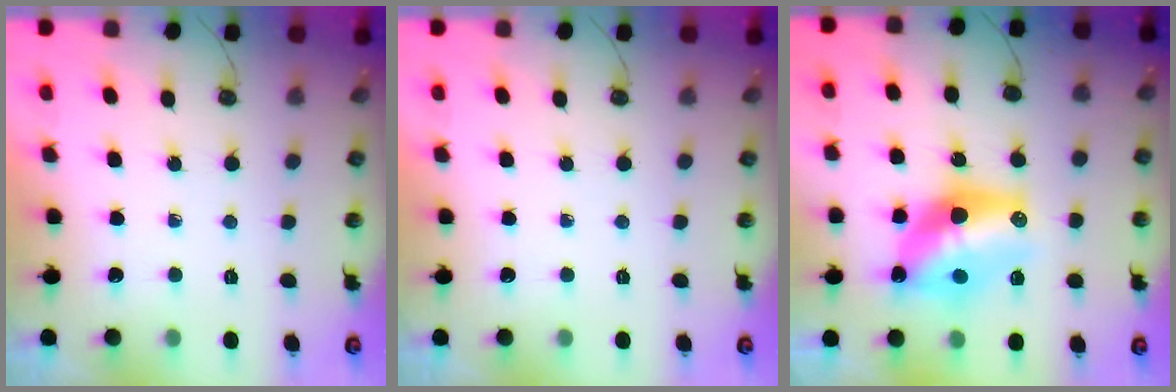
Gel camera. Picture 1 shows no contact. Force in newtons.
{"total": 0.0}
{"total": 15.6, "press": 15.0, "slide": 4.3}